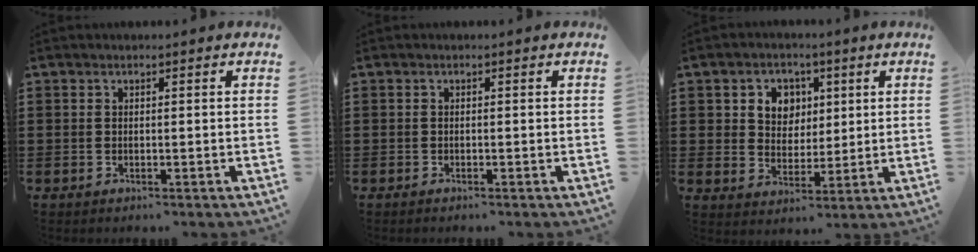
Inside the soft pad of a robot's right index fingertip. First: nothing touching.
{"total": 0.0}
{"total": 5.2, "force": [2.0, 4.6, 1.5], "torque": [-0.036, 0.010, 0.031]}